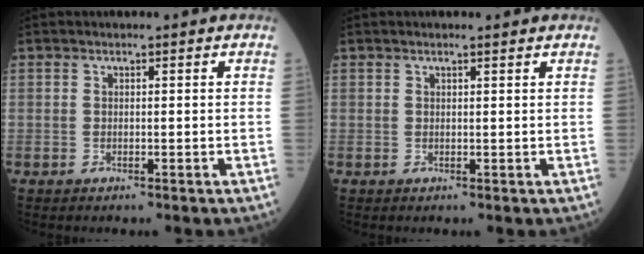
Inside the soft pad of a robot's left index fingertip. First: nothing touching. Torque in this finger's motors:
{"motor_torque": [0.22, -0.10, -0.04, 0.00]}